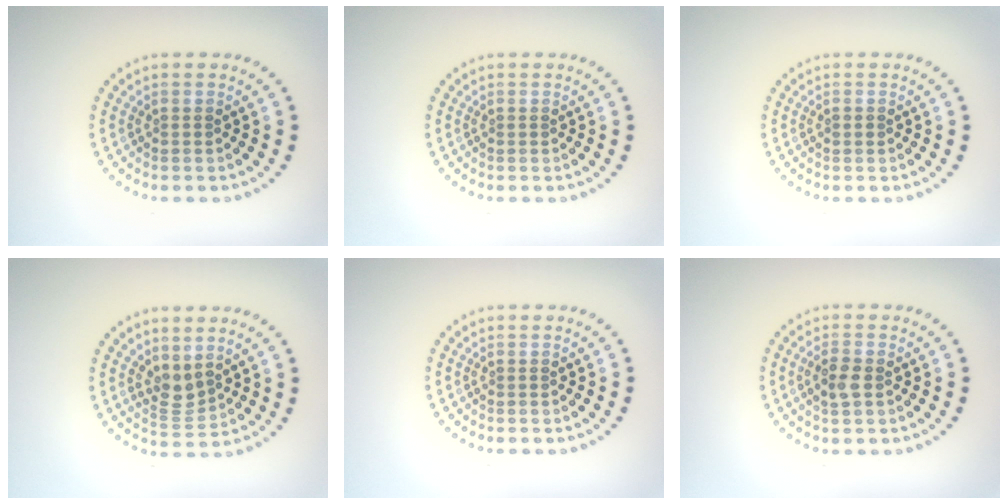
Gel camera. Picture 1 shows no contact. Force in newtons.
{"total": 0.0}
{"total": 0.7, "press": 0.7, "slide": 0.0}
{"total": 2.0, "press": 1.6, "slide": 1.2}
{"total": 0.0}
{"total": 2.1, "press": 2.0, "slide": 0.4}